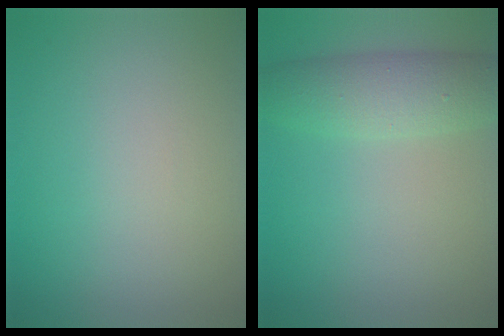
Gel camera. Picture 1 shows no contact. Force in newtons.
{"total": 4.5, "press": 4.4, "slide": 0.2}